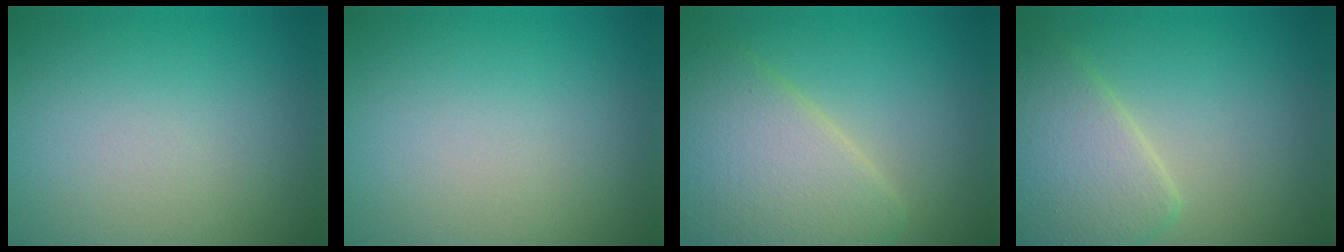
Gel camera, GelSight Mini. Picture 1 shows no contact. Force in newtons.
{"total": 0.0}
{"total": 5.9, "press": 5.9, "slide": 0.3}
{"total": 4.7, "press": 4.7, "slide": 0.2}